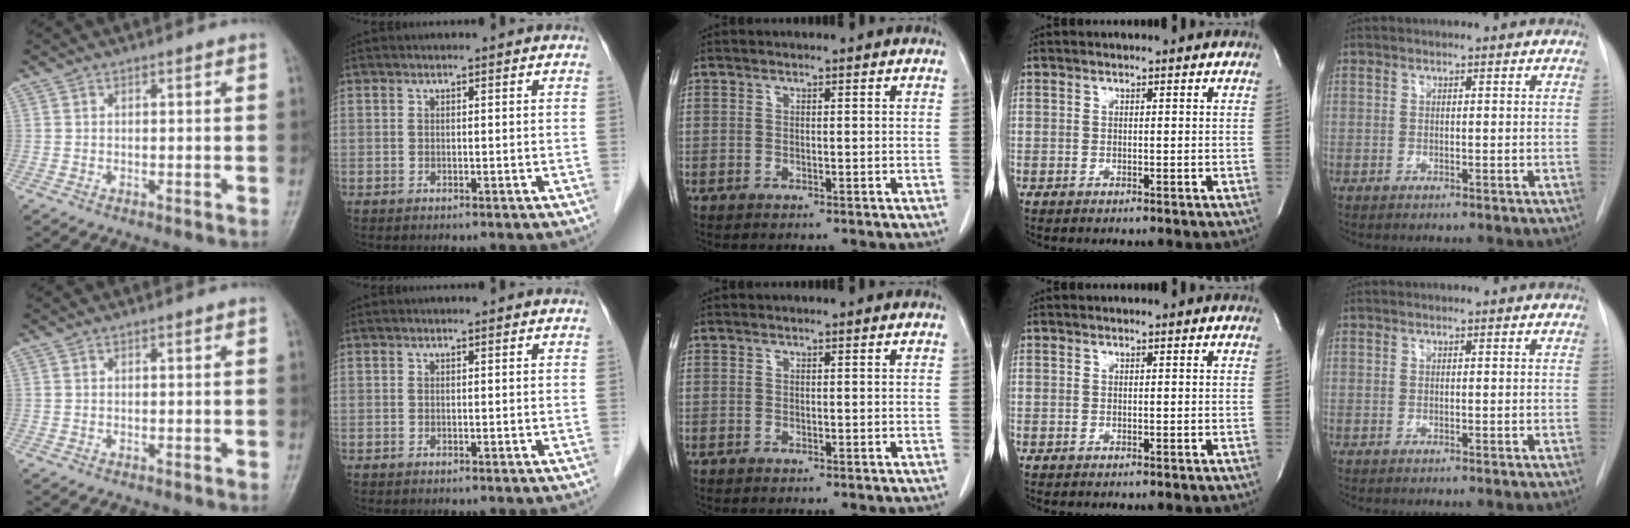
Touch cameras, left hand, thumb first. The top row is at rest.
{}